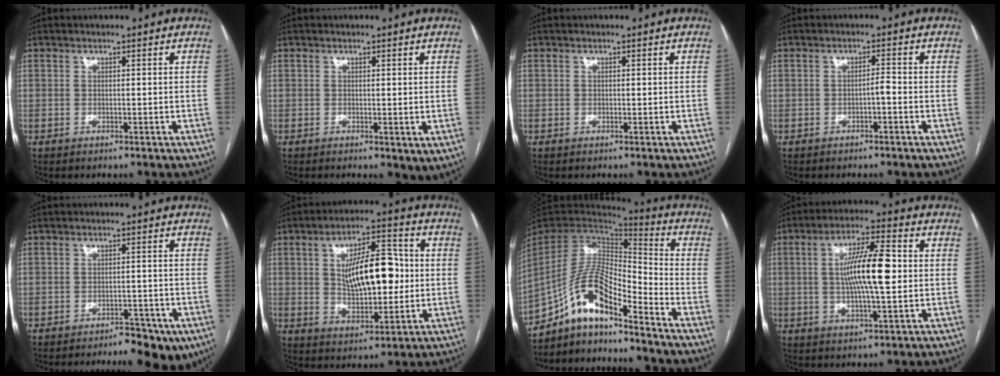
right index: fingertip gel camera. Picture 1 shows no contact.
{"total": 2.2, "force": [0.3, 0.8, 2.0], "torque": [-0.034, -0.010, 0.009]}
{"total": 0.0}
{"total": 1.5, "force": [-0.7, 0.2, 1.3], "torque": [-0.018, 0.003, -0.014]}
{"total": 6.6, "force": [-4.3, 2.5, 4.3], "torque": [-0.047, 0.008, -0.056]}
{"total": 13.3, "force": [1.2, 5.5, 12.0], "torque": [-0.198, 0.018, 0.026]}
{"total": 14.0, "force": [-10.1, 3.0, 9.3], "torque": [-0.181, 0.022, -0.183]}
{"total": 11.5, "force": [0.8, 2.0, 11.3], "torque": [-0.201, 0.013, 0.011]}